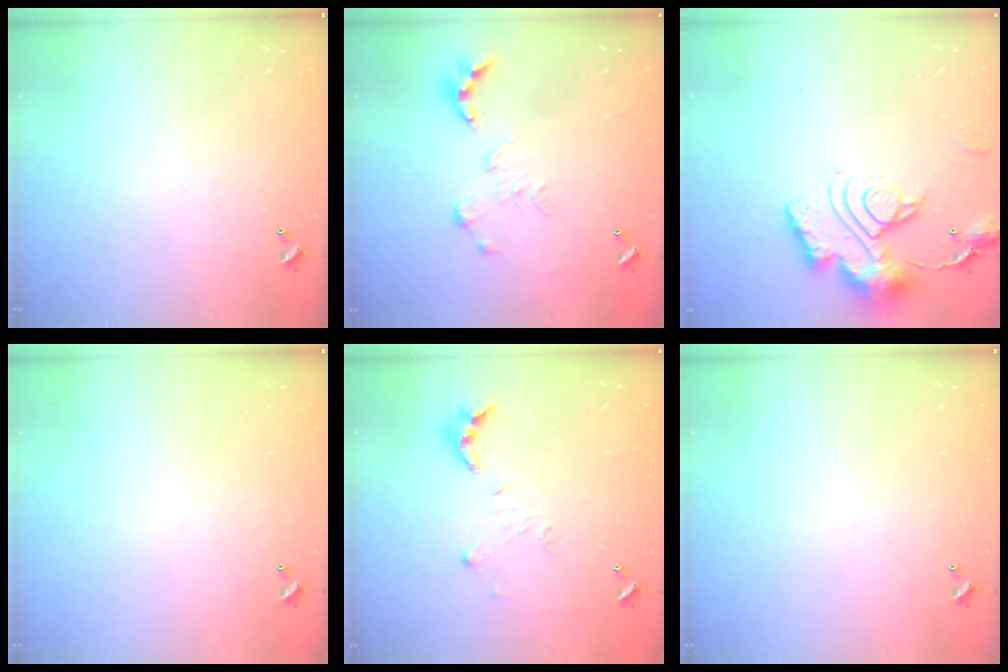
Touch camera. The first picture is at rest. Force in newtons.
{"total": 0.0}
{"total": 15.0, "press": 14.9, "slide": 1.6}
{"total": 0.0}
{"total": 8.7, "press": 8.7, "slide": 0.8}
{"total": 0.0}